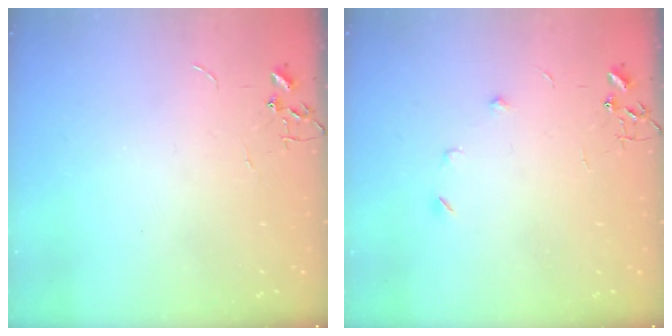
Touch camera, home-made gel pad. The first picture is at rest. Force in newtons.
{"total": 5.7, "press": 5.7, "slide": 0.7}